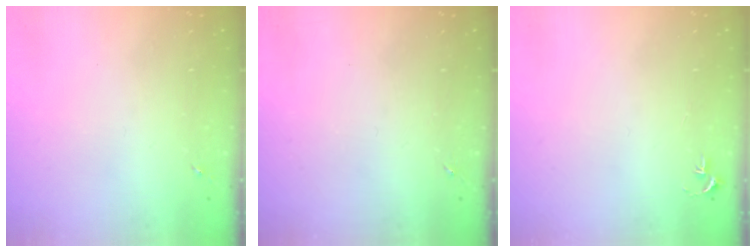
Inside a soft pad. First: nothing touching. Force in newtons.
{"total": 0.0}
{"total": 2.7, "press": 2.7, "slide": 0.3}